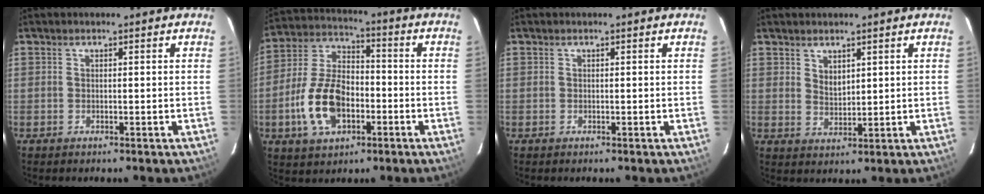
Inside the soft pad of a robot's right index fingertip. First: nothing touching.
{"total": 14.2, "force": [-4.6, 8.5, 10.5], "torque": [-0.219, 0.015, -0.076]}
{"total": 0.0}
{"total": 2.9, "force": [2.0, 1.5, 1.5], "torque": [-0.022, -0.002, 0.038]}